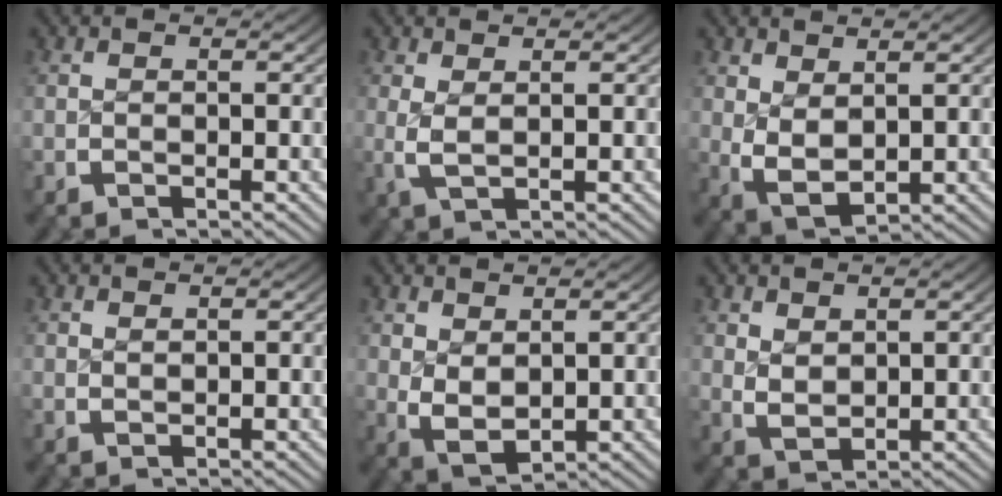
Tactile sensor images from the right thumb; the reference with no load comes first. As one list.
[{"total": 2.2, "force": [0.7, 0.9, 1.8], "torque": [-0.049, -0.011, 0.023]}, {"total": 5.0, "force": [0.3, 3.6, 3.5], "torque": [-0.087, -0.027, 0.026]}, {"total": 0.6, "force": [0.6, 0.0, 0.1], "torque": [-0.001, -0.003, 0.015]}, {"total": 4.5, "force": [0.3, 3.2, 3.2], "torque": [-0.073, -0.025, 0.025]}, {"total": 2.6, "force": [0.9, 1.8, 1.6], "torque": [-0.036, -0.017, 0.034]}]